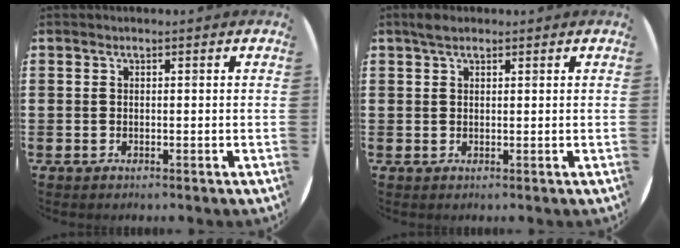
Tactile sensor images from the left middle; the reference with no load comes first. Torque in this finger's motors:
{"motor_torque": [0.28, -0.30, -0.15, -0.06]}